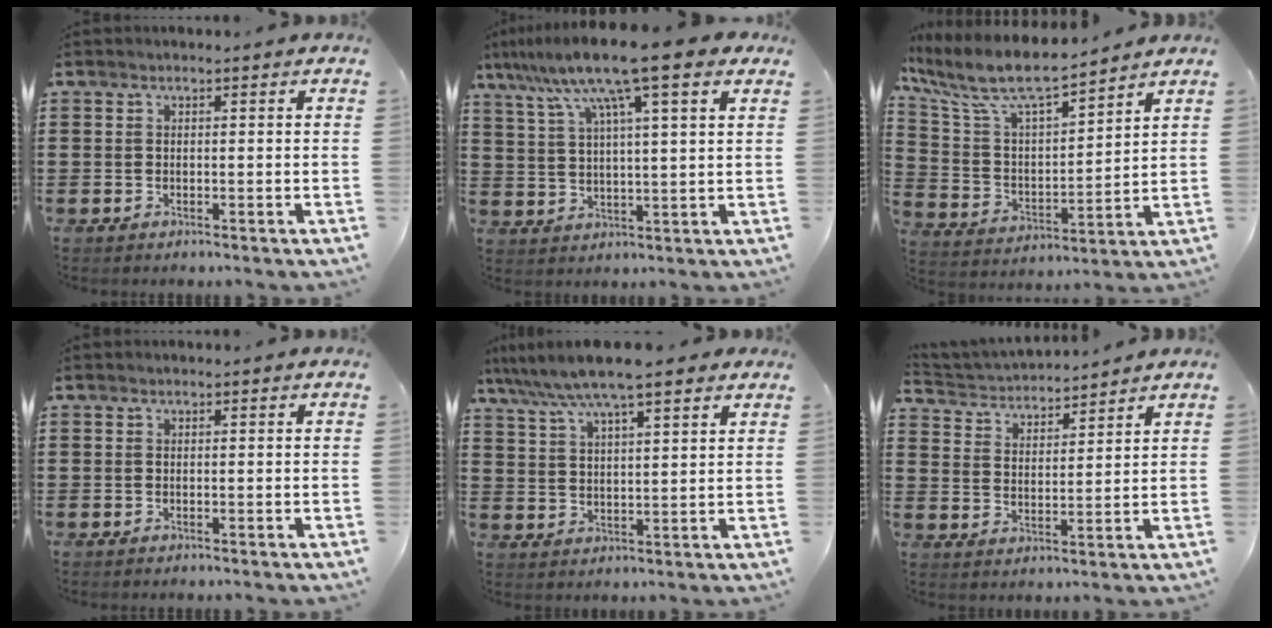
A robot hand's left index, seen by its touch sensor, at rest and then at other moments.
{"total": 12.4, "force": [8.4, 0.9, 9.0], "torque": [-0.198, -0.014, 0.142]}
{"total": 9.4, "force": [7.8, 2.0, 5.0], "torque": [-0.130, -0.045, 0.133]}
{"total": 0.0}
{"total": 7.9, "force": [6.4, 0.8, 4.5], "torque": [-0.106, -0.015, 0.113]}
{"total": 3.4, "force": [3.4, 0.4, -0.2], "torque": [-0.015, -0.020, 0.055]}